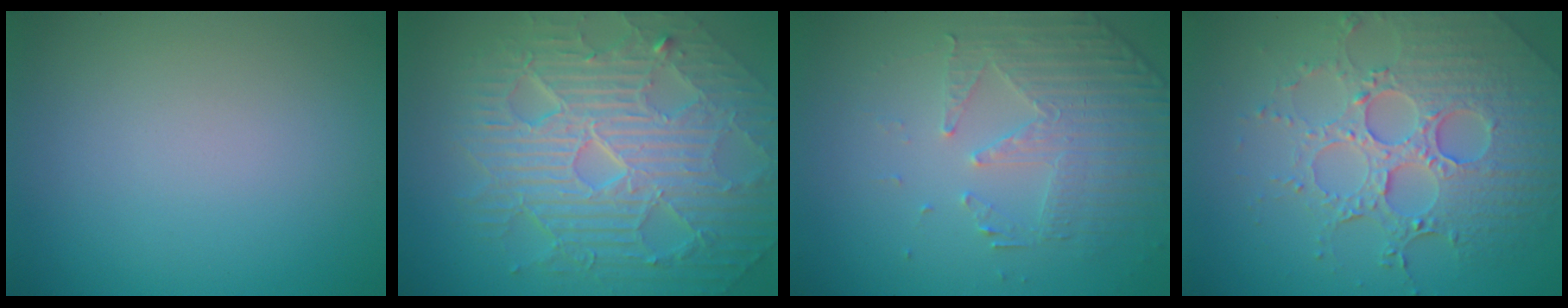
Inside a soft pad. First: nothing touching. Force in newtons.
{"total": 10.7, "press": 7.0, "slide": 8.1}
{"total": 4.8, "press": 3.5, "slide": 3.4}
{"total": 6.9, "press": 5.3, "slide": 4.5}